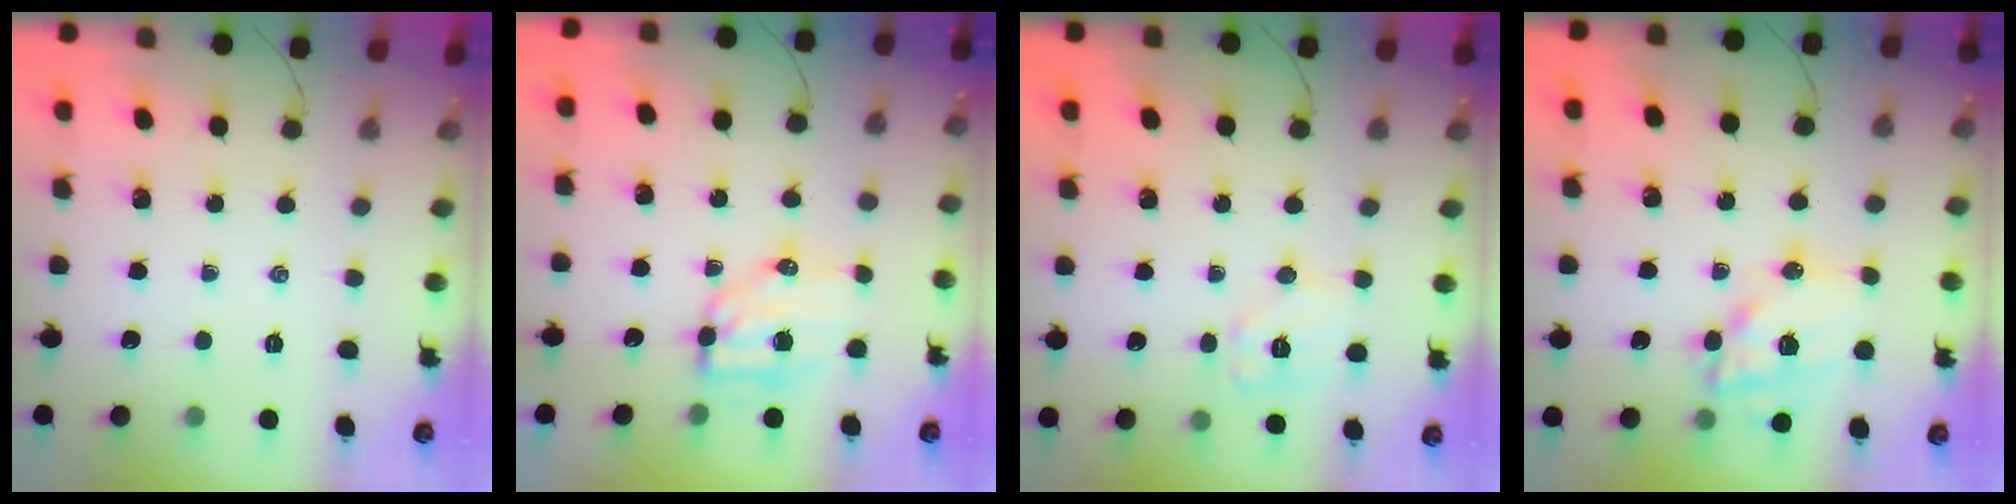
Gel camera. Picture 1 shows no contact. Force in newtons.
{"total": 7.5, "press": 7.3, "slide": 1.4}
{"total": 8.7, "press": 8.6, "slide": 0.5}
{"total": 15.6, "press": 15.2, "slide": 3.7}